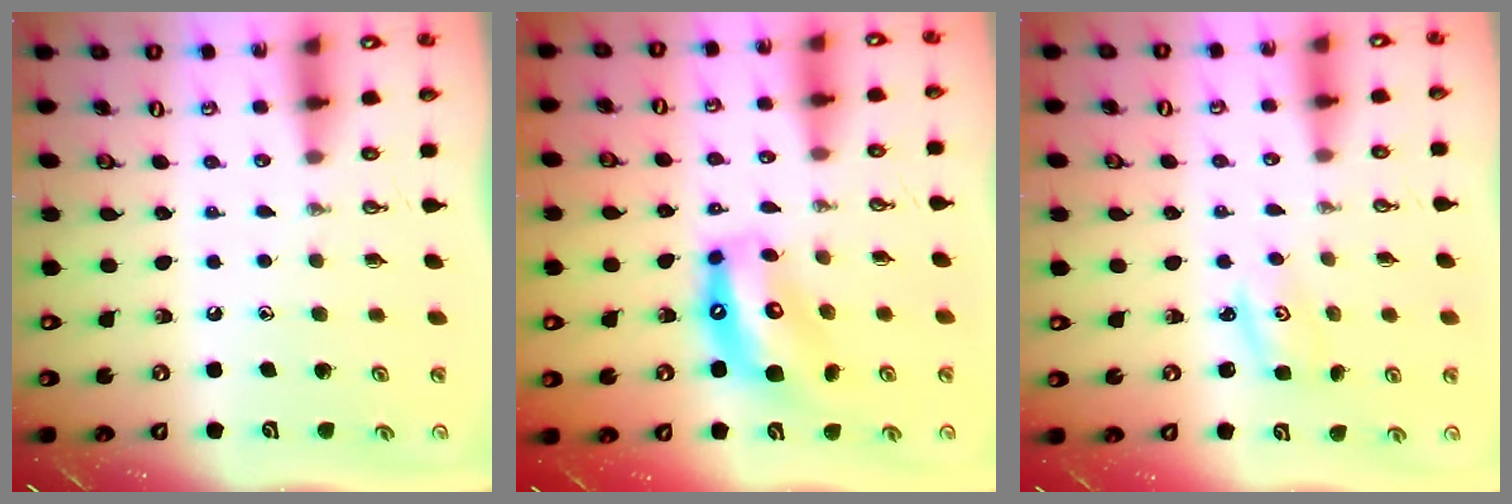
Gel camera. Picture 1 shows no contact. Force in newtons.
{"total": 10.8, "press": 10.7, "slide": 1.2}
{"total": 1.6, "press": 1.5, "slide": 0.1}